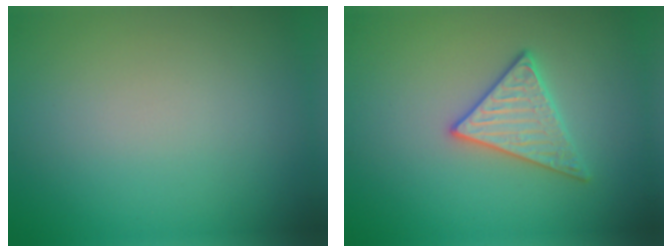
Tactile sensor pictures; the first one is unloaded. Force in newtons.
{"total": 3.0, "press": 3.0, "slide": 0.1}